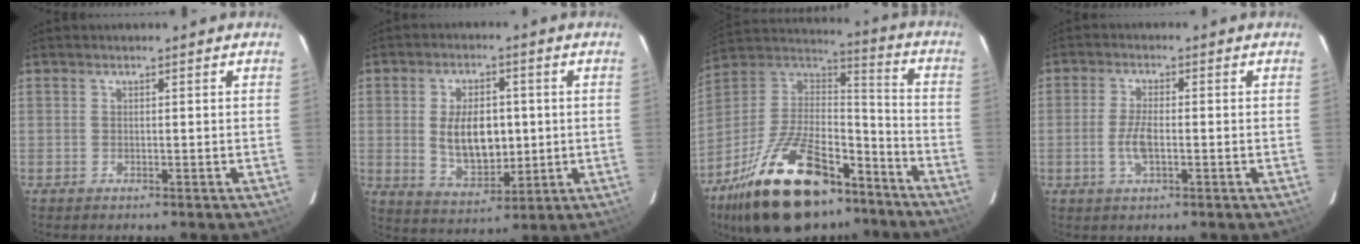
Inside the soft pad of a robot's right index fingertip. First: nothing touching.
{"total": 10.7, "force": [0.4, 6.2, 8.7], "torque": [-0.163, -0.003, 0.022]}
{"total": 29.4, "force": [-19.1, 13.4, 17.8], "torque": [-0.346, 0.001, -0.294]}
{"total": 4.6, "force": [-1.2, 1.6, 4.2], "torque": [-0.088, -0.002, -0.023]}